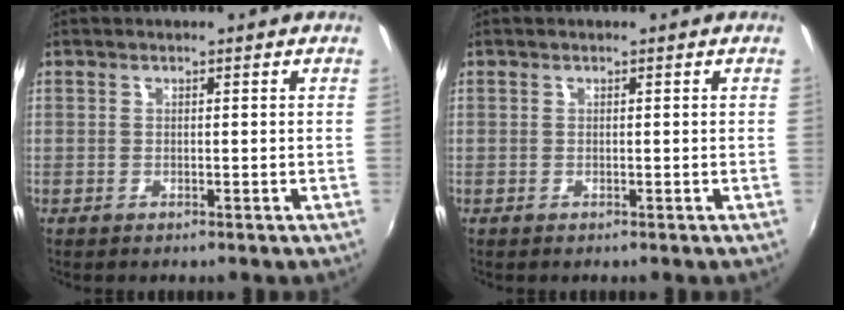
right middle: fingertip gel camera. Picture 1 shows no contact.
{"total": 0.0}